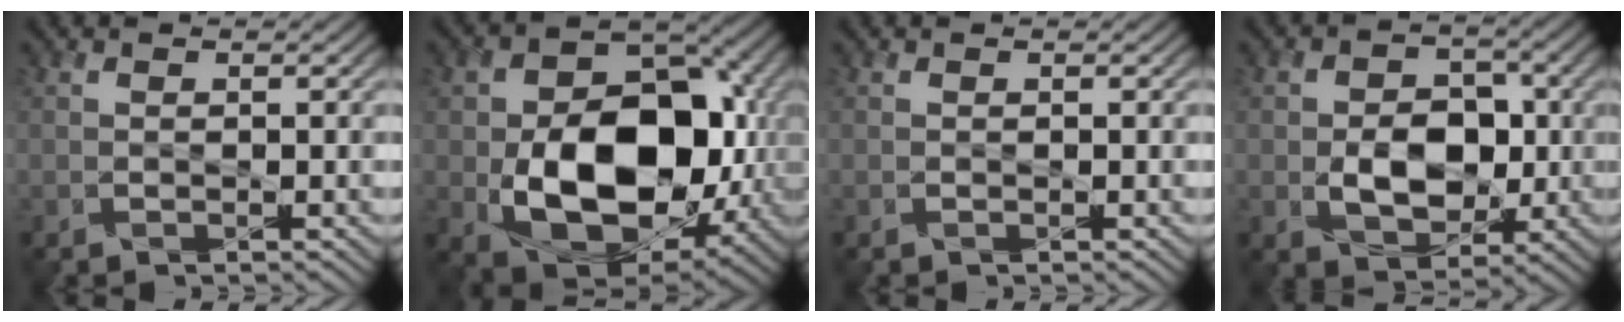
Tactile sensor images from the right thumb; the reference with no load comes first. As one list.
[{"total": 16.5, "force": [-2.9, 11.1, 11.8], "torque": [-0.186, -0.024, -0.047]}, {"total": 0.0}, {"total": 7.2, "force": [-1.4, 5.1, 4.8], "torque": [-0.084, -0.002, -0.033]}]